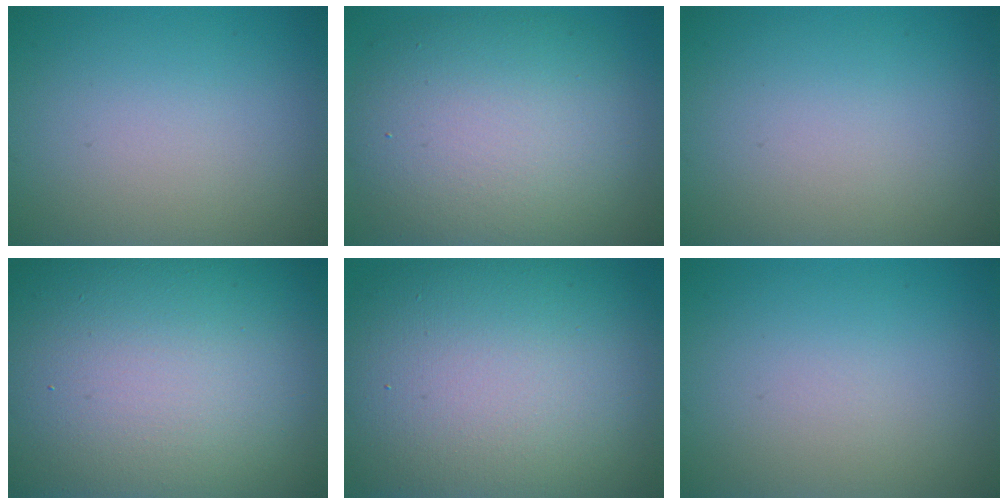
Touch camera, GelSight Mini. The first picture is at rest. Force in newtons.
{"total": 10.4, "press": 10.3, "slide": 1.1}
{"total": 0.0}
{"total": 24.8, "press": 24.8, "slide": 1.1}
{"total": 17.2, "press": 17.2, "slide": 1.3}
{"total": 0.0}